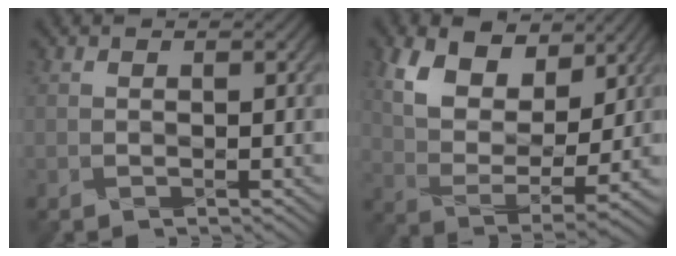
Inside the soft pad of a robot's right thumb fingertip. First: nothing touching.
{"total": 10.4, "force": [6.0, 5.5, 6.5], "torque": [-0.135, 0.006, 0.113]}